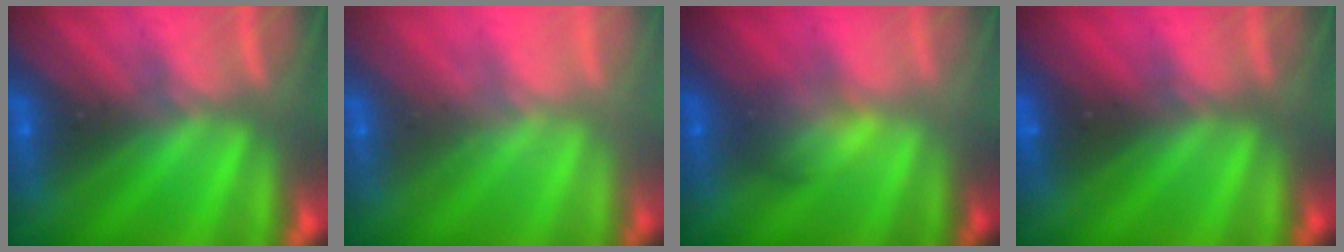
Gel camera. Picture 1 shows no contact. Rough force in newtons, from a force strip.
{"total": 2.2}
{"total": 2.0}
{"total": 2.4}